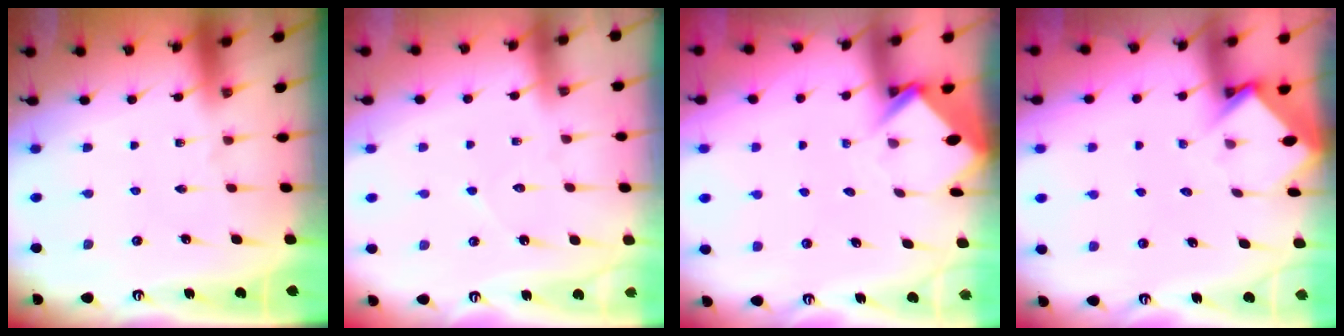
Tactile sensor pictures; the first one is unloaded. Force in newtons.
{"total": 4.0, "press": 4.0, "slide": 0.3}
{"total": 3.7, "press": 3.7, "slide": 0.3}
{"total": 3.4, "press": 3.4, "slide": 0.3}